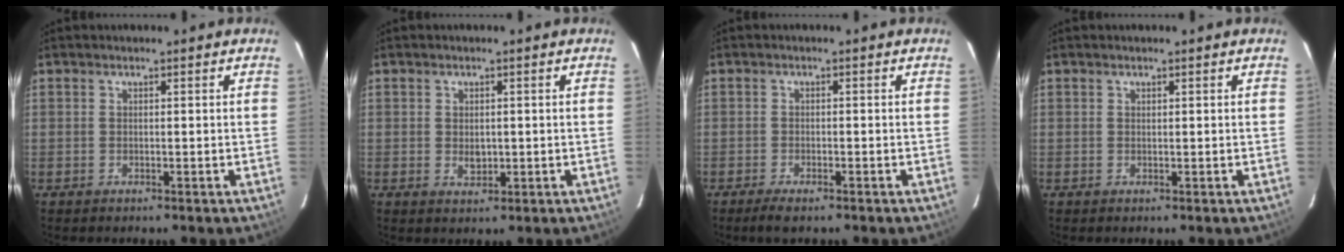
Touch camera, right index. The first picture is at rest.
{"total": 2.4, "force": [-0.1, 1.8, 1.7], "torque": [-0.026, -0.001, 0.001]}
{"total": 3.2, "force": [-2.4, 0.7, 2.0], "torque": [-0.049, -0.008, -0.043]}
{"total": 0.0}